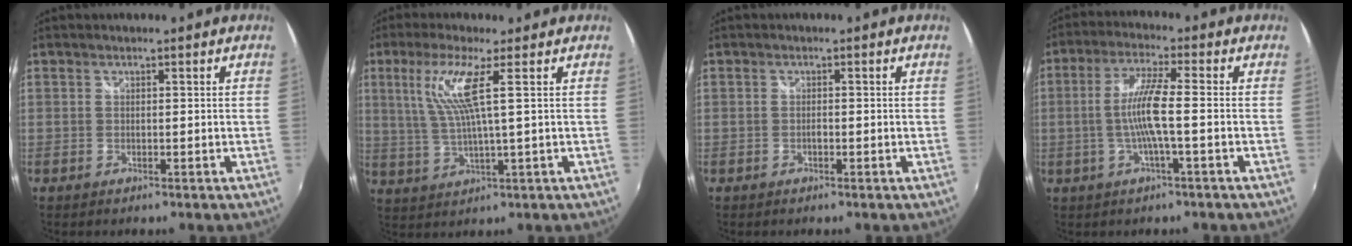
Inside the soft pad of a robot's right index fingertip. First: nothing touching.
{"total": 8.0, "force": [2.7, -0.3, 7.5], "torque": [-0.153, -0.002, 0.062]}
{"total": 0.6, "force": [-0.3, 0.3, 0.5], "torque": [-0.010, 0.001, -0.007]}
{"total": 7.7, "force": [-1.3, 0.0, 7.6], "torque": [-0.156, 0.000, -0.024]}